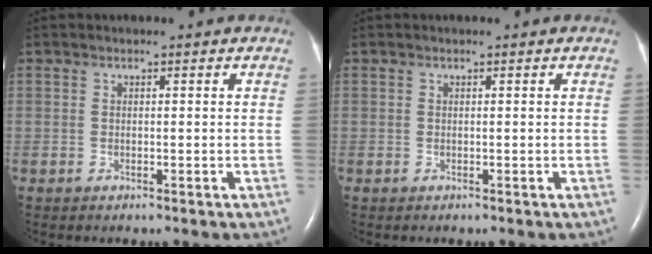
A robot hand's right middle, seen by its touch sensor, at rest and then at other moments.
{"total": 0.0}